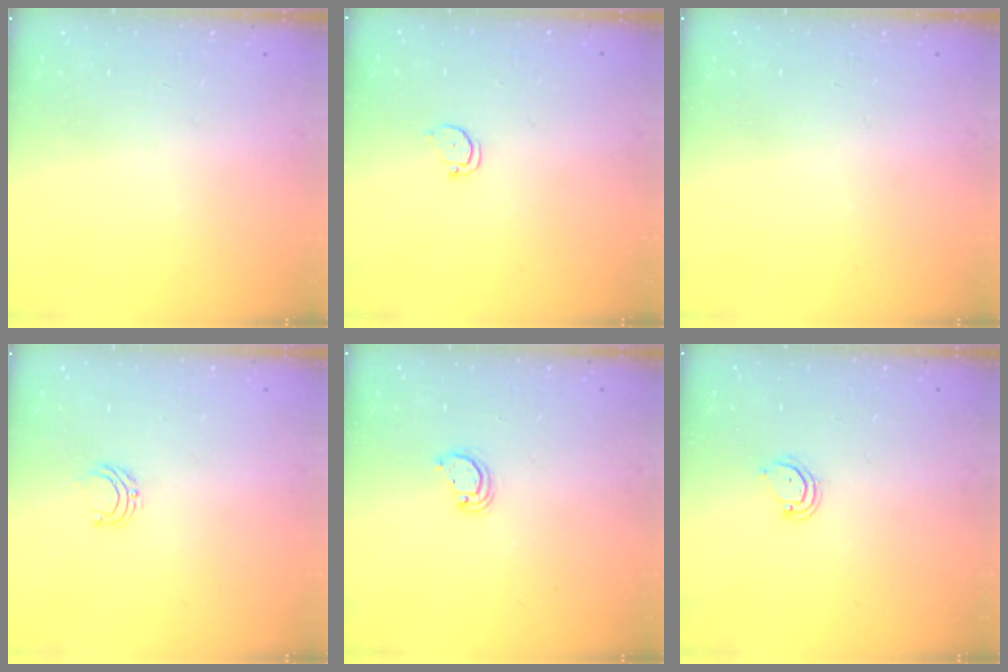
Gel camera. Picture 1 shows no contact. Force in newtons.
{"total": 2.2, "press": 2.2, "slide": 0.2}
{"total": 0.0}
{"total": 4.6, "press": 4.6, "slide": 0.4}
{"total": 3.3, "press": 3.3, "slide": 0.2}
{"total": 3.7, "press": 3.7, "slide": 0.3}